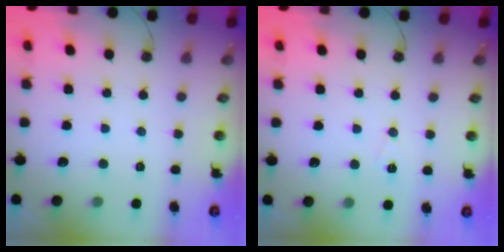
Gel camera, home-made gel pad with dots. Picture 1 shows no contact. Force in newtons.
{"total": 5.9, "press": 3.9, "slide": 4.4}